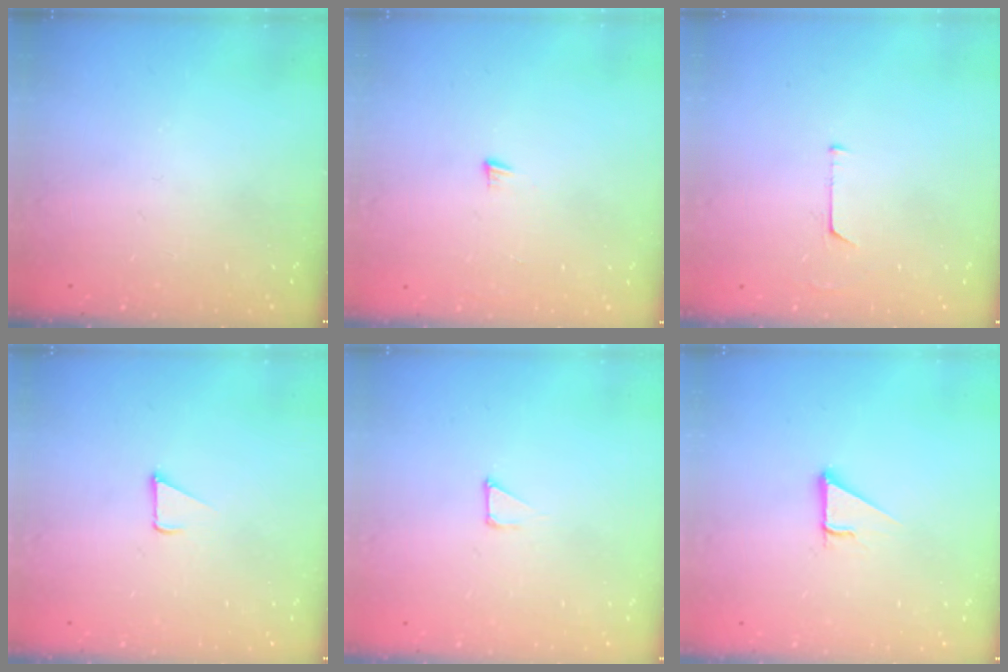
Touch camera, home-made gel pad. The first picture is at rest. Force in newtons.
{"total": 5.2, "press": 5.2, "slide": 0.3}
{"total": 4.6, "press": 4.6, "slide": 0.3}
{"total": 2.4, "press": 2.4, "slide": 0.2}
{"total": 1.2, "press": 1.2, "slide": 0.0}
{"total": 2.9, "press": 2.9, "slide": 0.1}